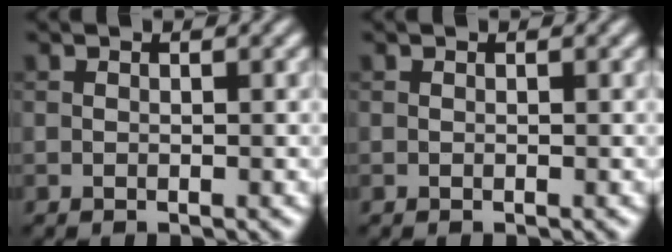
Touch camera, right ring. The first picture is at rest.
{"total": 0.0}